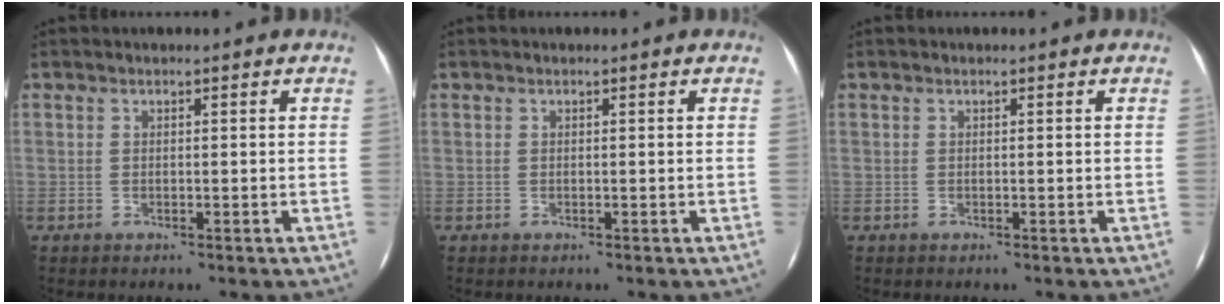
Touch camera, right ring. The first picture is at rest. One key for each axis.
{"total": 0.0}
{"total": 0.0}